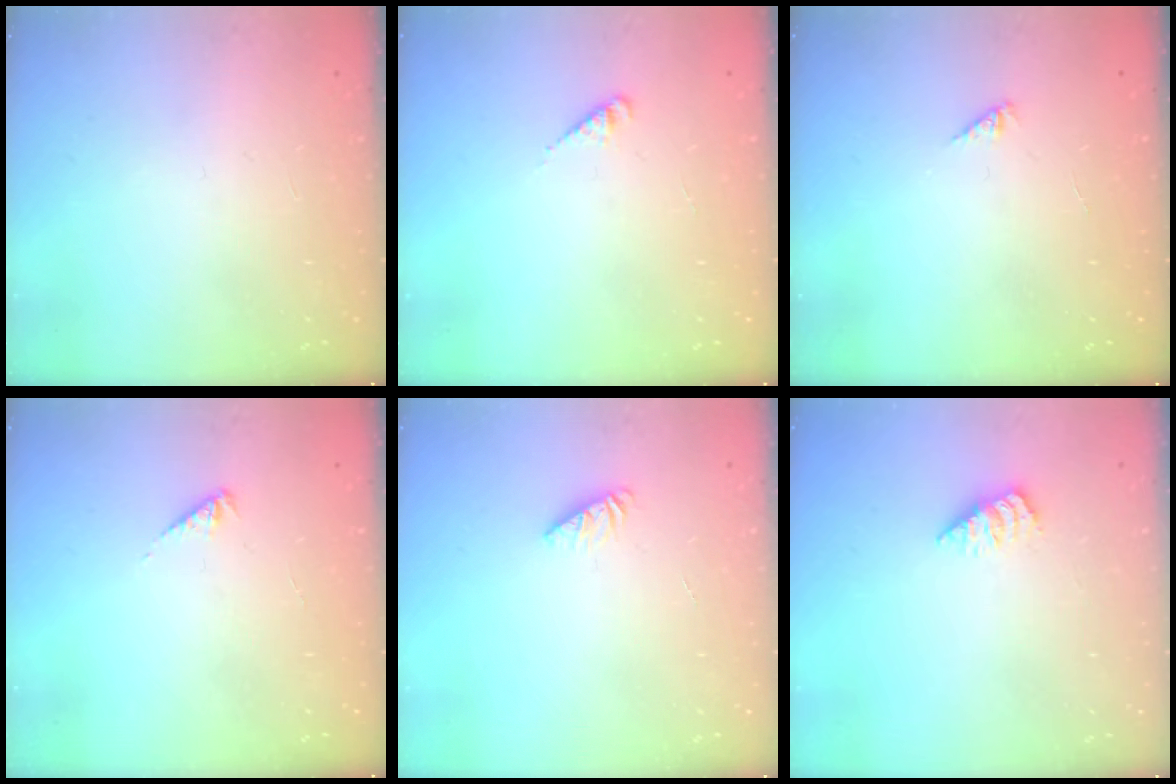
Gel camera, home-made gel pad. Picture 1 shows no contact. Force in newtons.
{"total": 1.8, "press": 1.8, "slide": 0.3}
{"total": 0.0}
{"total": 2.0, "press": 1.9, "slide": 0.5}
{"total": 1.8, "press": 1.8, "slide": 0.2}
{"total": 1.7, "press": 1.7, "slide": 0.2}